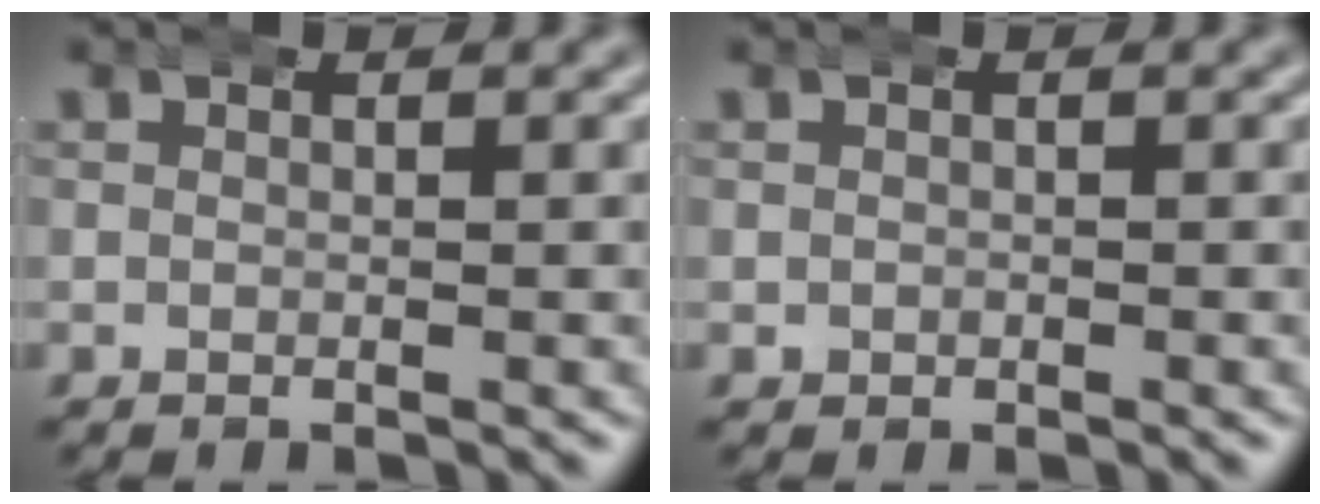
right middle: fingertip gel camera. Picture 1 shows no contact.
{"total": 0.7, "force": [-0.1, 0.6, 0.1], "torque": [-0.007, -0.003, 0.004]}